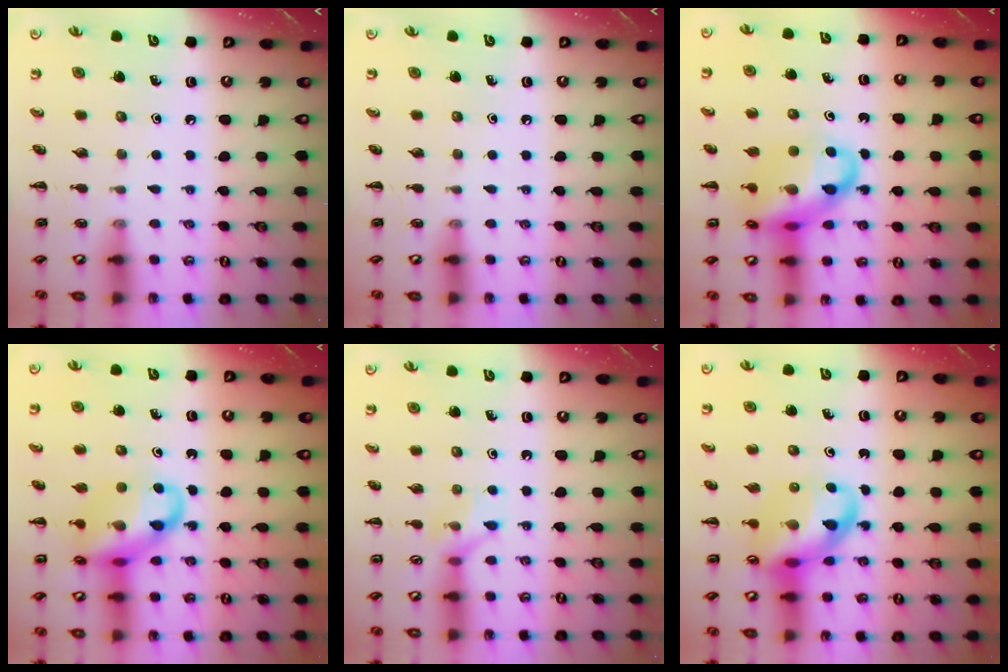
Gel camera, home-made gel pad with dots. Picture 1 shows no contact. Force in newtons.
{"total": 0.0}
{"total": 17.5, "press": 17.2, "slide": 3.4}
{"total": 15.8, "press": 15.5, "slide": 3.0}
{"total": 6.5, "press": 6.5, "slide": 0.3}
{"total": 13.6, "press": 13.0, "slide": 3.8}